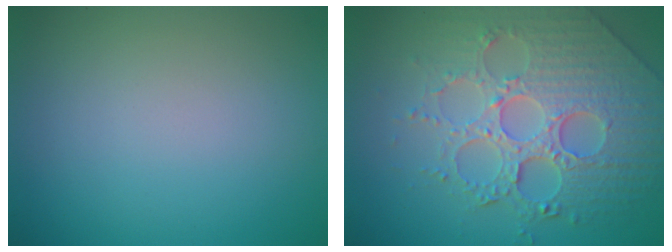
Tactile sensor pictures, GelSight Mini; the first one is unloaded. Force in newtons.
{"total": 8.1, "press": 6.0, "slide": 5.5}